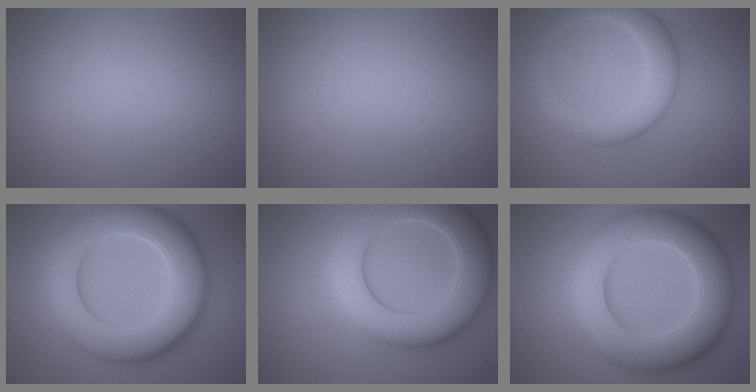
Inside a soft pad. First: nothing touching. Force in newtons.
{"total": 0.0}
{"total": 4.8, "press": 4.8, "slide": 0.2}
{"total": 11.3, "press": 11.3, "slide": 0.7}
{"total": 9.7, "press": 9.7, "slide": 0.6}
{"total": 11.9, "press": 11.9, "slide": 0.2}